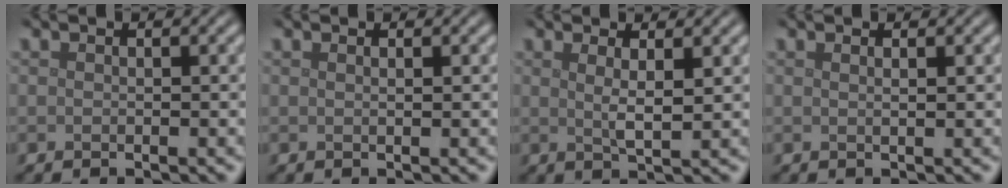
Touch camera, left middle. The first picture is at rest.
{"total": 0.7, "force": [0.4, 0.2, 0.5], "torque": [-0.001, 0.002, 0.002]}
{"total": 2.3, "force": [1.0, 0.5, 2.0], "torque": [-0.035, -0.003, 0.015]}
{"total": 1.0, "force": [0.5, 0.3, 0.7], "torque": [-0.003, 0.001, 0.002]}